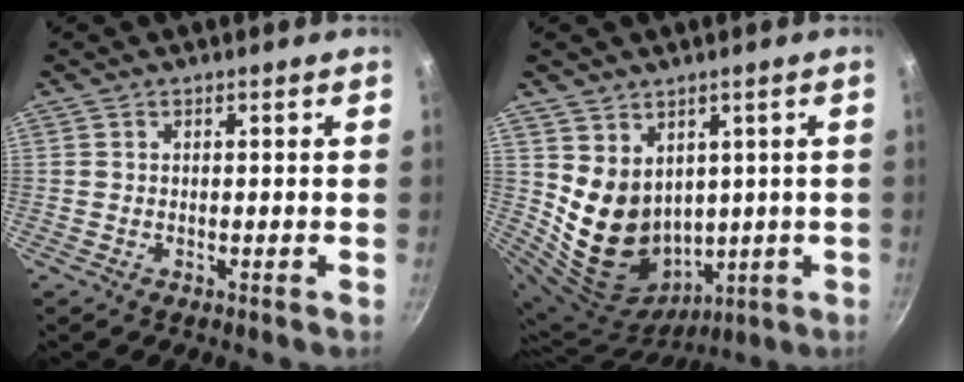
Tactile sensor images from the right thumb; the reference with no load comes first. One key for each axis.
{"total": 14.1, "fx": 3.0, "fy": 11.6, "fz": 7.4, "tx": -0.107, "ty": -0.019, "tz": 0.091}